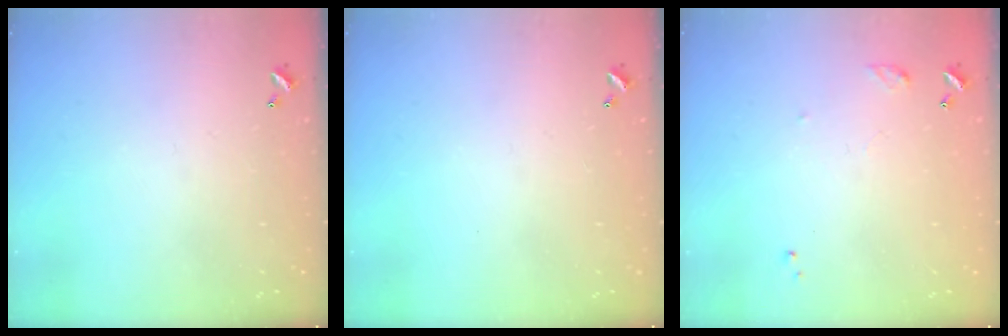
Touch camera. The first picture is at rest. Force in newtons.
{"total": 0.0}
{"total": 6.2, "press": 6.2, "slide": 0.6}